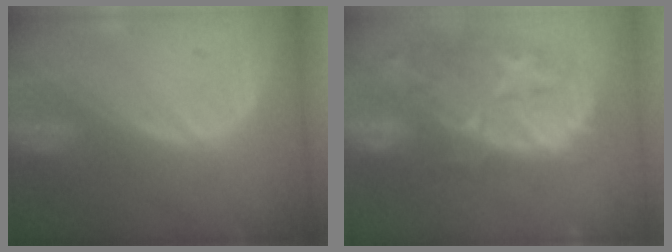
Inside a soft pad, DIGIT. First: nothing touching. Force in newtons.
{"total": 12.4, "press": 11.2, "slide": 5.3}